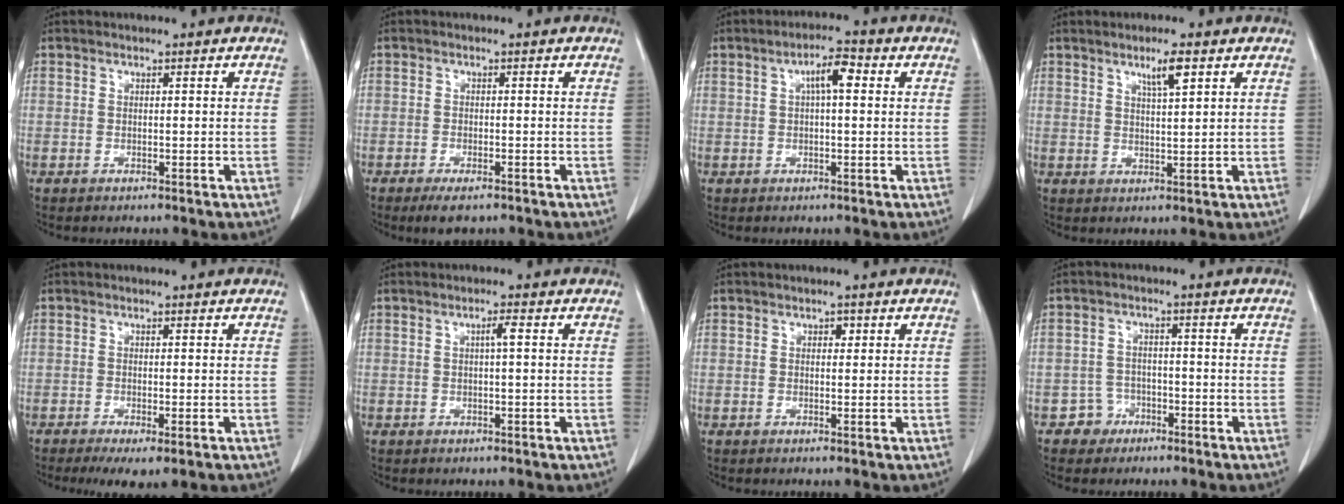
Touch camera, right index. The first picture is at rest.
{"total": 3.2, "force": [-2.3, 1.0, 2.1], "torque": [-0.039, -0.006, -0.033]}
{"total": 4.5, "force": [1.1, 1.1, 4.2], "torque": [-0.072, 0.016, 0.016]}
{"total": 3.8, "force": [2.2, 0.3, 3.1], "torque": [-0.054, -0.002, 0.038]}
{"total": 6.2, "force": [-4.2, 1.3, 4.3], "torque": [-0.059, -0.016, -0.062]}
{"total": 1.5, "force": [0.3, 0.0, 1.5], "torque": [-0.027, 0.004, 0.002]}
{"total": 0.9, "force": [0.3, 0.7, 0.5], "torque": [-0.004, 0.002, 0.002]}
{"total": 3.4, "force": [-2.0, 2.7, -0.3], "torque": [0.009, 0.014, -0.035]}